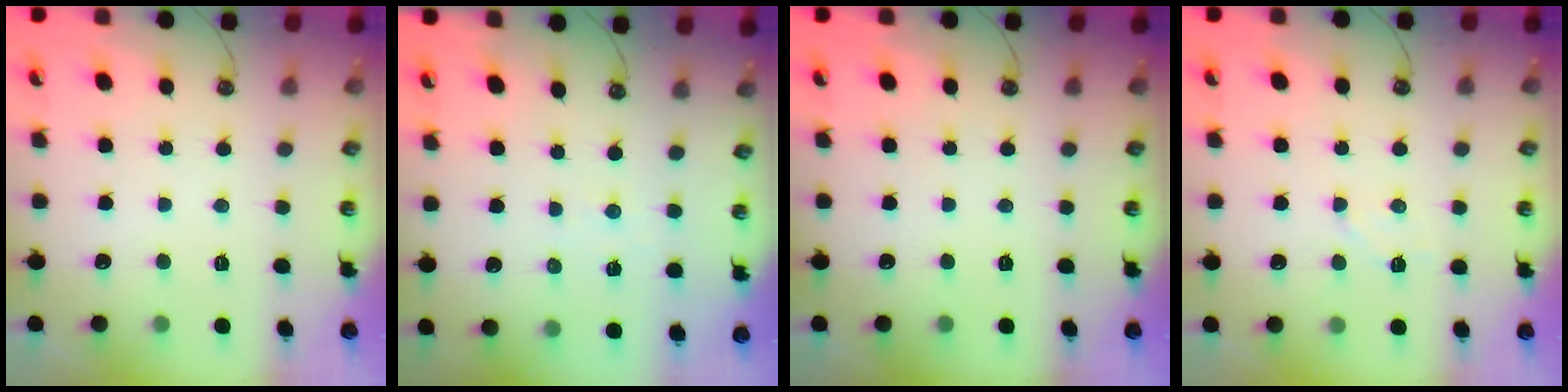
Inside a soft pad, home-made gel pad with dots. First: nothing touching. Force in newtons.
{"total": 2.6, "press": 2.6, "slide": 0.3}
{"total": 0.0}
{"total": 2.9, "press": 2.9, "slide": 0.4}